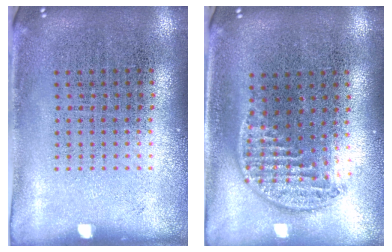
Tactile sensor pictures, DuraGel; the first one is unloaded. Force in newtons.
{"total": 1.3, "press": 1.1, "slide": 0.7}